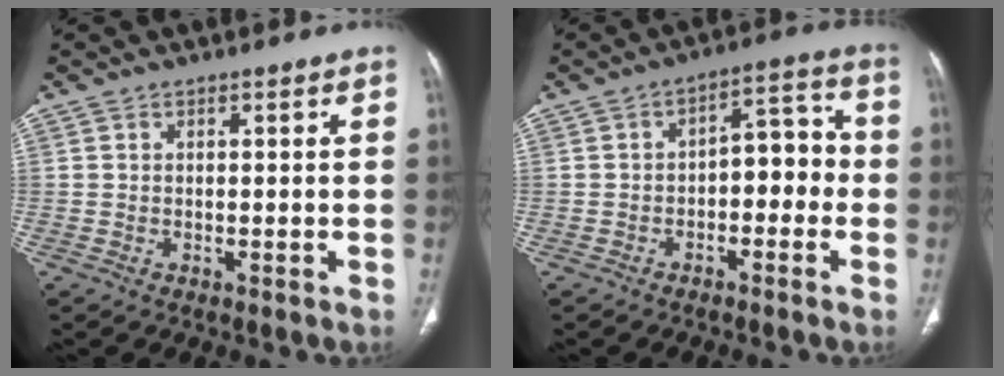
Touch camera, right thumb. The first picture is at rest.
{"total": 7.7, "force": [-1.7, 4.5, 6.1], "torque": [-0.051, 0.044, -0.036]}